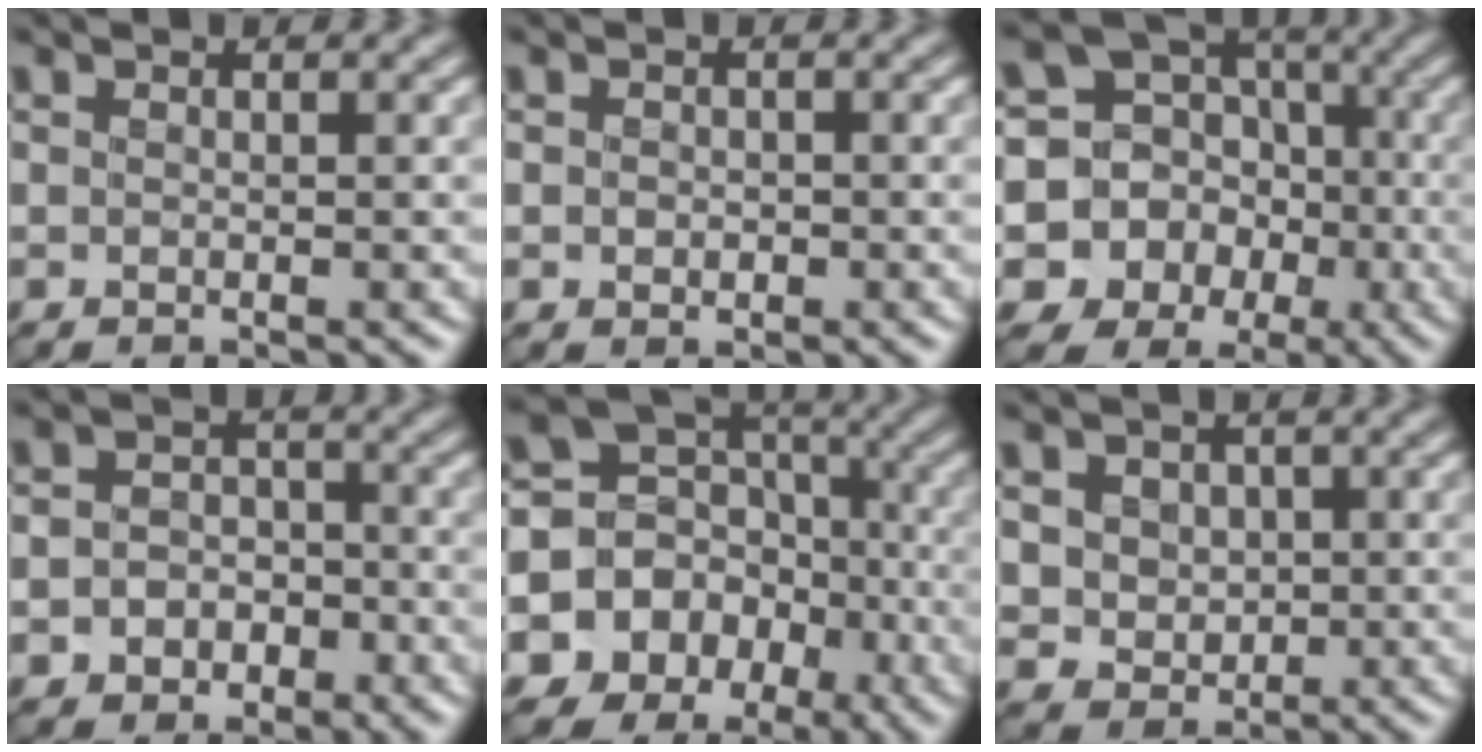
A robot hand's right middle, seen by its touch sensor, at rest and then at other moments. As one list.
[{"total": 0.9, "force": [-0.1, 0.8, 0.5], "torque": [-0.010, -0.004, -0.004]}, {"total": 14.0, "force": [-4.3, 12.8, 3.7], "torque": [-0.109, -0.016, -0.075]}, {"total": 3.9, "force": [-1.7, 3.2, 1.5], "torque": [0.002, 0.004, -0.040]}, {"total": 14.2, "force": [-5.6, 12.6, 3.7], "torque": [-0.091, -0.018, -0.092]}, {"total": 3.9, "force": [0.7, 3.3, 1.9], "torque": [-0.034, 0.007, 0.005]}]